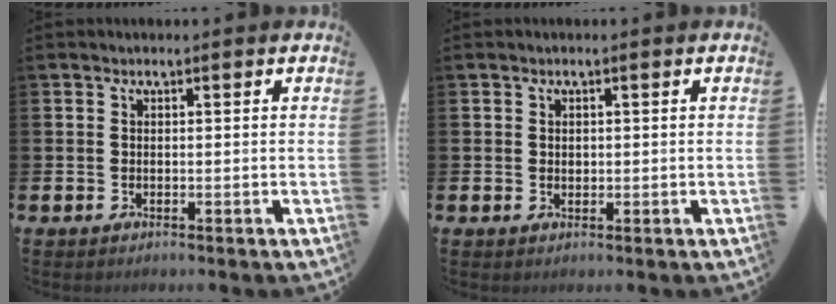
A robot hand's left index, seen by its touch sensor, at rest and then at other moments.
{"total": 0.8, "force": [0.5, 0.6, 0.3], "torque": [0.007, 0.000, 0.006]}